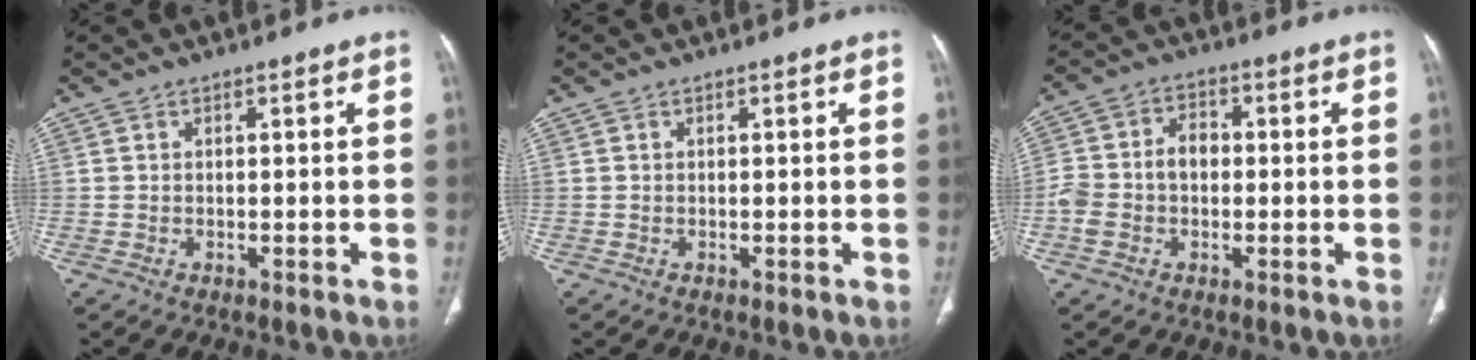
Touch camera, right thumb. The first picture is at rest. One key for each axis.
{"total": 0.0}
{"total": 7.5, "fx": -0.9, "fy": 5.4, "fz": 5.1, "tx": -0.100, "ty": 0.029, "tz": -0.021}